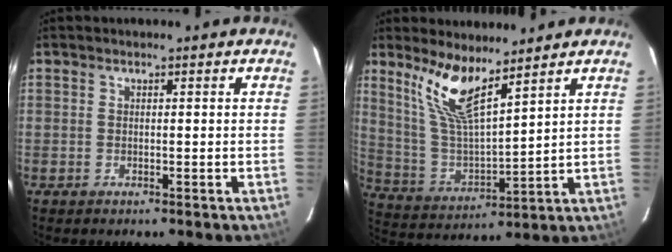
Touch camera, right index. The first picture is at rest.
{"total": 11.1, "force": [7.9, 2.1, 7.5], "torque": [-0.151, -0.007, 0.167]}